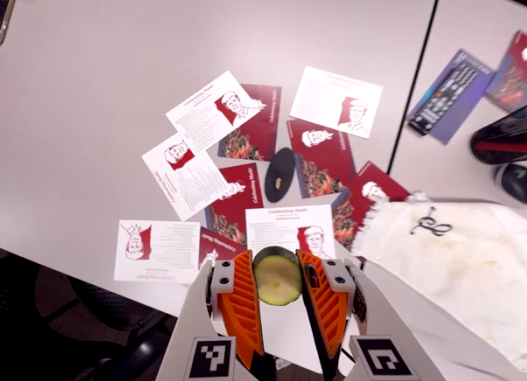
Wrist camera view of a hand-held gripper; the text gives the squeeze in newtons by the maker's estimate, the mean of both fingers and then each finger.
{"total": 11.7, "left": 11.6, "right": 11.8}